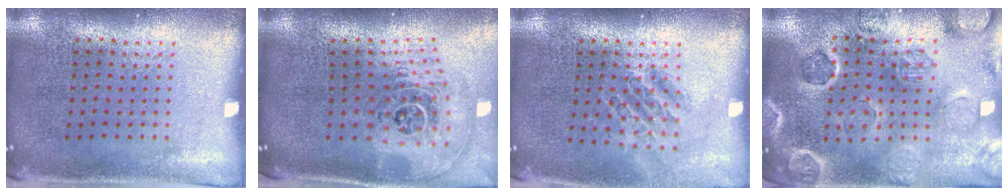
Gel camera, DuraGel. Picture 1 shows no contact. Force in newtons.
{"total": 2.4, "press": 1.6, "slide": 1.7}
{"total": 1.4, "press": 1.2, "slide": 0.8}
{"total": 2.5, "press": 2.5, "slide": 0.3}